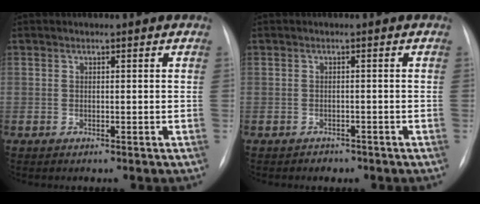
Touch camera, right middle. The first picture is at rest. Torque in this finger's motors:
{"motor_torque": [0.08, -0.12, -0.01, -0.01]}